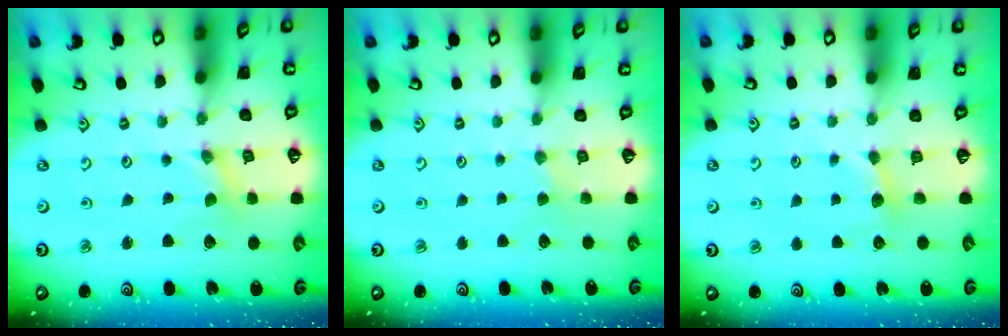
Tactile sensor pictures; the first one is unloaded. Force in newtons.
{"total": 1.7, "press": 1.6, "slide": 0.4}
{"total": 4.1, "press": 4.0, "slide": 0.6}